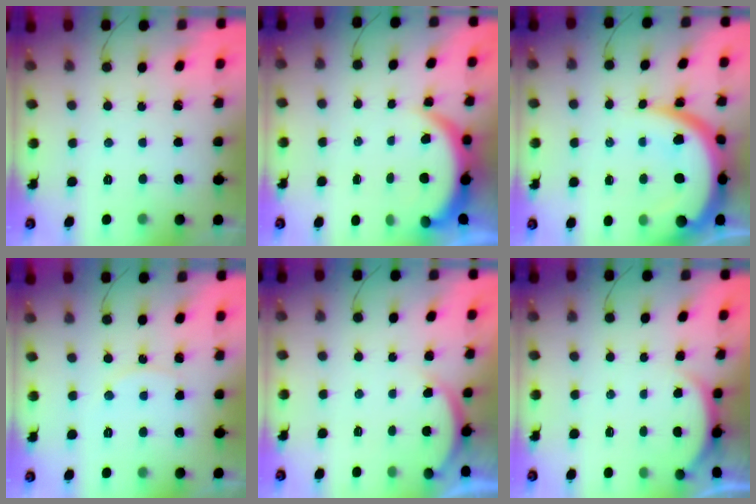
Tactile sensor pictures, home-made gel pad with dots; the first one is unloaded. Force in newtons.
{"total": 5.1, "press": 5.1, "slide": 0.4}
{"total": 14.5, "press": 14.4, "slide": 1.1}
{"total": 7.1, "press": 7.0, "slide": 0.6}
{"total": 2.6, "press": 2.5, "slide": 0.7}
{"total": 2.2, "press": 2.2, "slide": 0.6}